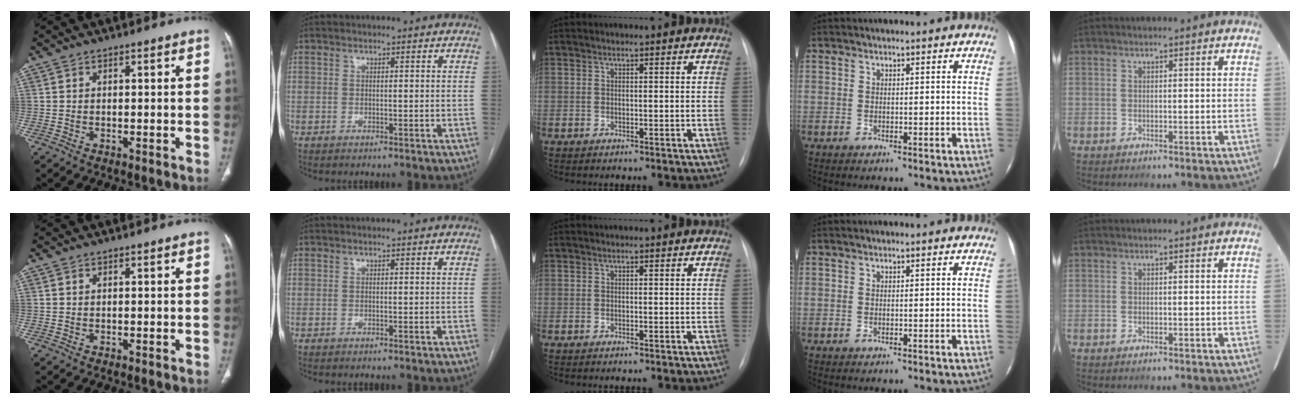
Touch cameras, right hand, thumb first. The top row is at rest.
{}